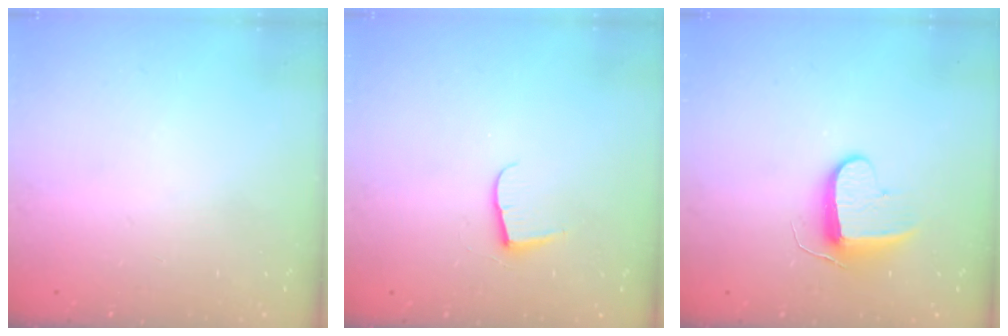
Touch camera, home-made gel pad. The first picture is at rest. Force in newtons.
{"total": 6.2, "press": 6.2, "slide": 0.5}
{"total": 9.1, "press": 9.1, "slide": 0.0}